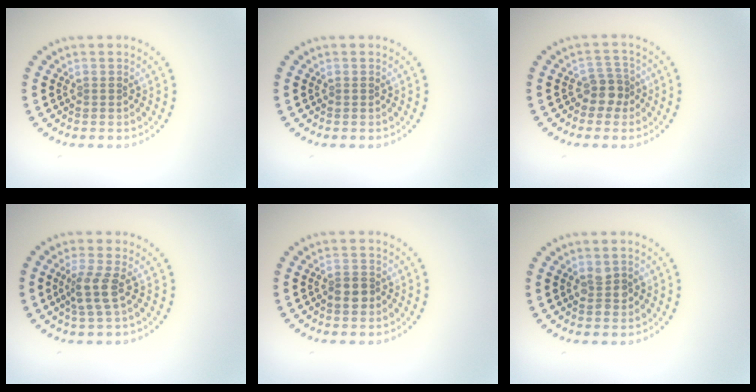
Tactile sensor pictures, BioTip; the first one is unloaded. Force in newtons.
{"total": 0.0}
{"total": 2.3, "press": 1.9, "slide": 1.4}
{"total": 2.5, "press": 1.9, "slide": 1.6}
{"total": 1.9, "press": 1.7, "slide": 0.8}
{"total": 1.4, "press": 1.4, "slide": 0.2}